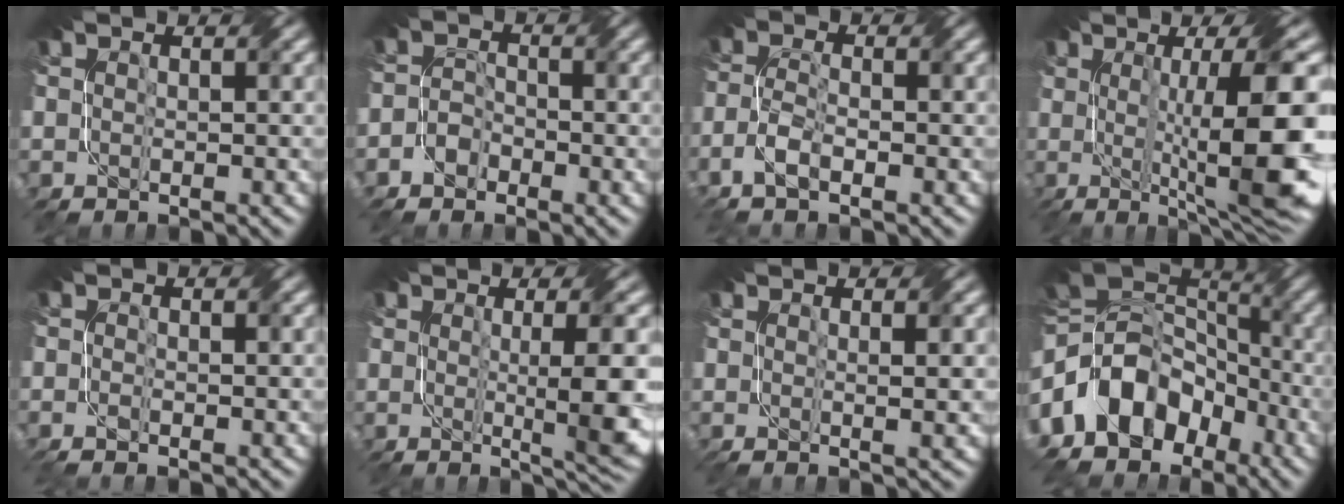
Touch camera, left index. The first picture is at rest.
{"total": 2.1, "force": [-1.4, 1.4, 0.8], "torque": [-0.019, 0.002, -0.031]}
{"total": 3.2, "force": [-1.8, 1.2, 2.4], "torque": [-0.056, 0.000, -0.042]}
{"total": 12.9, "force": [0.0, 2.9, 12.5], "torque": [-0.171, -0.004, 0.010]}
{"total": 1.5, "force": [-0.7, 0.7, 1.1], "torque": [-0.022, -0.004, -0.013]}
{"total": 6.5, "force": [-0.3, 1.4, 6.4], "torque": [-0.085, -0.011, 0.001]}
{"total": 2.5, "force": [0.1, 0.7, 2.4], "torque": [-0.030, -0.002, 0.000]}
{"total": 10.3, "force": [-4.8, 7.8, 4.9], "torque": [-0.090, 0.014, -0.102]}